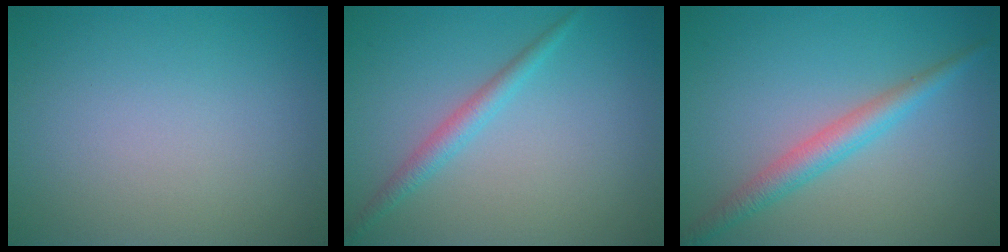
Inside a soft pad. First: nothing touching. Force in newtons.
{"total": 1.9, "press": 1.9, "slide": 0.0}
{"total": 2.9, "press": 2.9, "slide": 0.1}